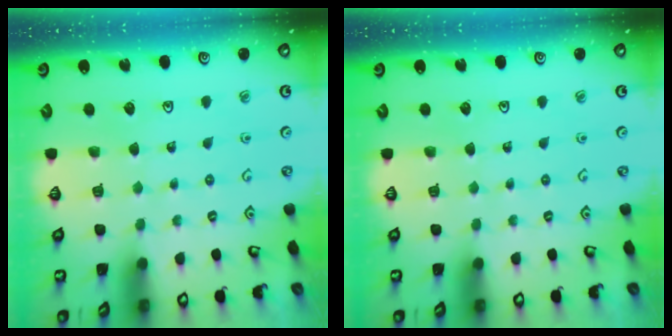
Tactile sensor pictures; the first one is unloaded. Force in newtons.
{"total": 0.0}